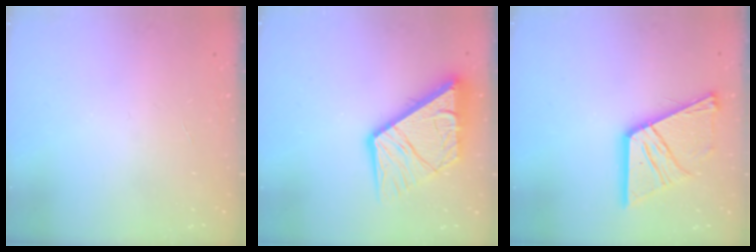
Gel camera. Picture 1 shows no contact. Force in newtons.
{"total": 16.7, "press": 16.6, "slide": 1.9}
{"total": 18.5, "press": 18.3, "slide": 2.1}